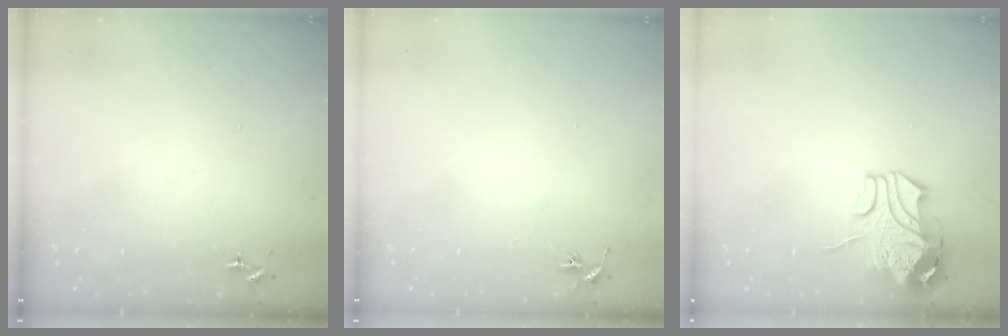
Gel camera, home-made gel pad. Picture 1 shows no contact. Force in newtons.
{"total": 2.9, "press": 2.9, "slide": 0.3}
{"total": 10.5, "press": 10.4, "slide": 1.1}